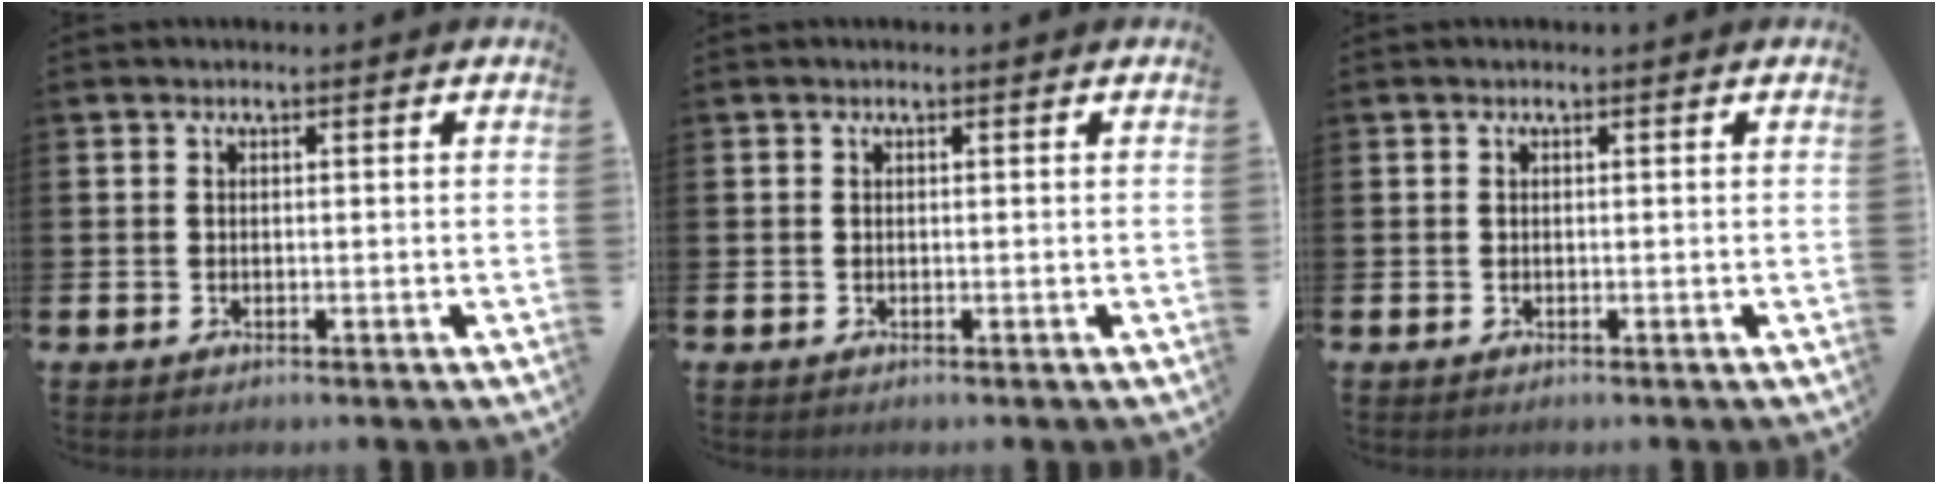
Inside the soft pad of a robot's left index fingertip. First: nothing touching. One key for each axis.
{"total": 0.0}
{"total": 0.0}